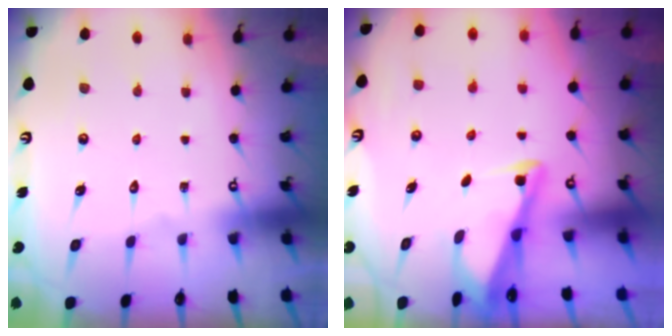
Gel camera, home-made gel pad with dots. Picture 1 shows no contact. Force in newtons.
{"total": 2.7, "press": 2.7, "slide": 0.4}